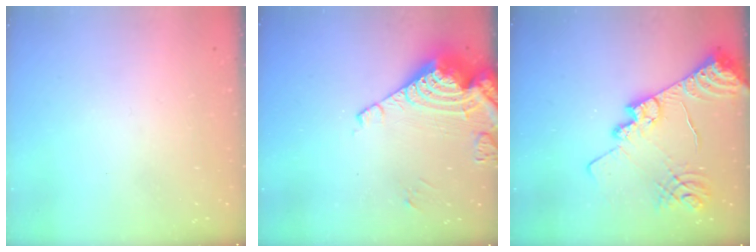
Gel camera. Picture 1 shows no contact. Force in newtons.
{"total": 13.9, "press": 13.8, "slide": 1.7}
{"total": 16.2, "press": 16.1, "slide": 1.7}